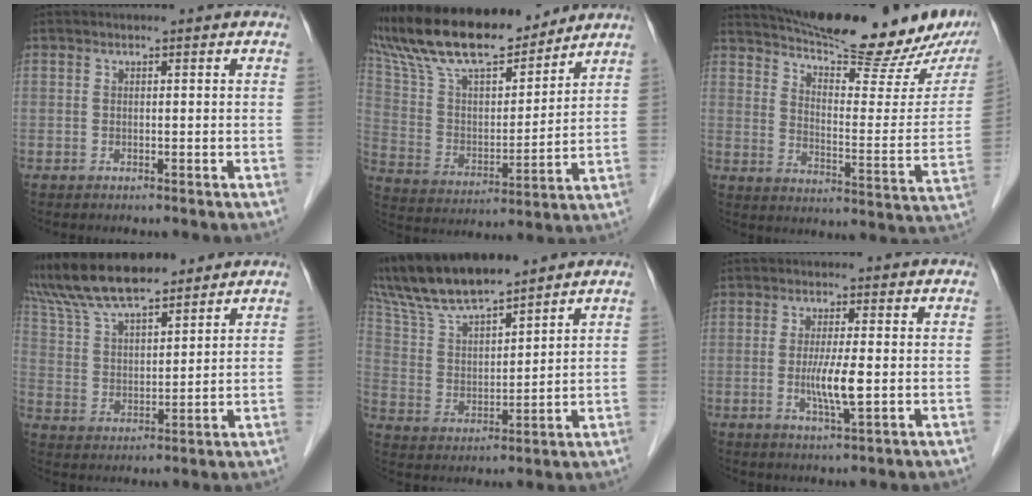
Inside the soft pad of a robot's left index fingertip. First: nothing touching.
{"total": 20.0, "force": [17.5, 4.5, 8.7], "torque": [-0.171, 0.017, 0.312]}
{"total": 25.3, "force": [21.3, 2.8, 13.3], "torque": [-0.204, -0.045, 0.285]}
{"total": 14.3, "force": [12.5, 3.3, 6.1], "torque": [-0.125, 0.031, 0.238]}
{"total": 12.5, "force": [11.4, 1.2, 5.1], "torque": [-0.112, 0.010, 0.226]}
{"total": 5.0, "force": [-0.7, 0.1, 5.0], "torque": [-0.099, -0.015, -0.013]}